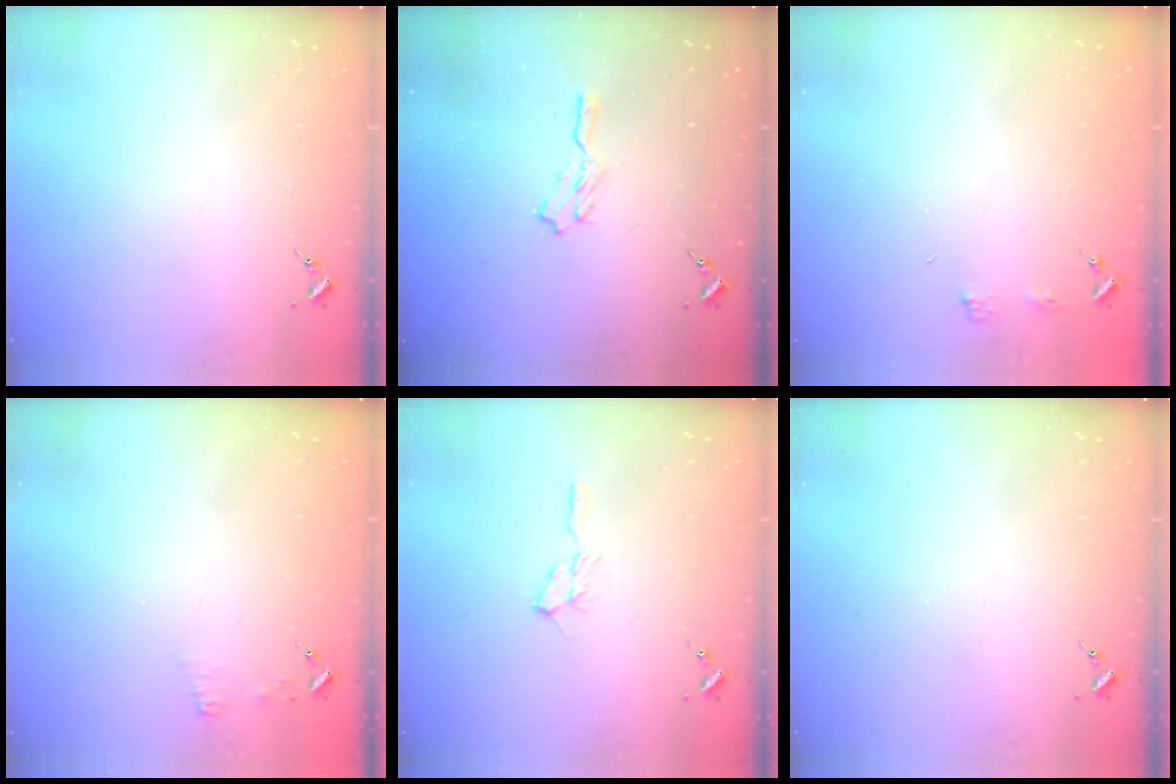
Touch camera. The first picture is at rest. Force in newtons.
{"total": 5.8, "press": 5.7, "slide": 0.7}
{"total": 3.5, "press": 3.4, "slide": 0.3}
{"total": 3.7, "press": 3.7, "slide": 0.3}
{"total": 6.7, "press": 6.6, "slide": 0.7}
{"total": 0.0}